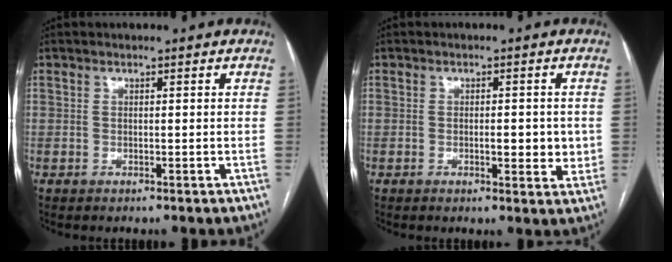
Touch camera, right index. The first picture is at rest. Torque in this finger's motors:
{"motor_torque": [0.58, -0.15, 0.17, 0.04]}